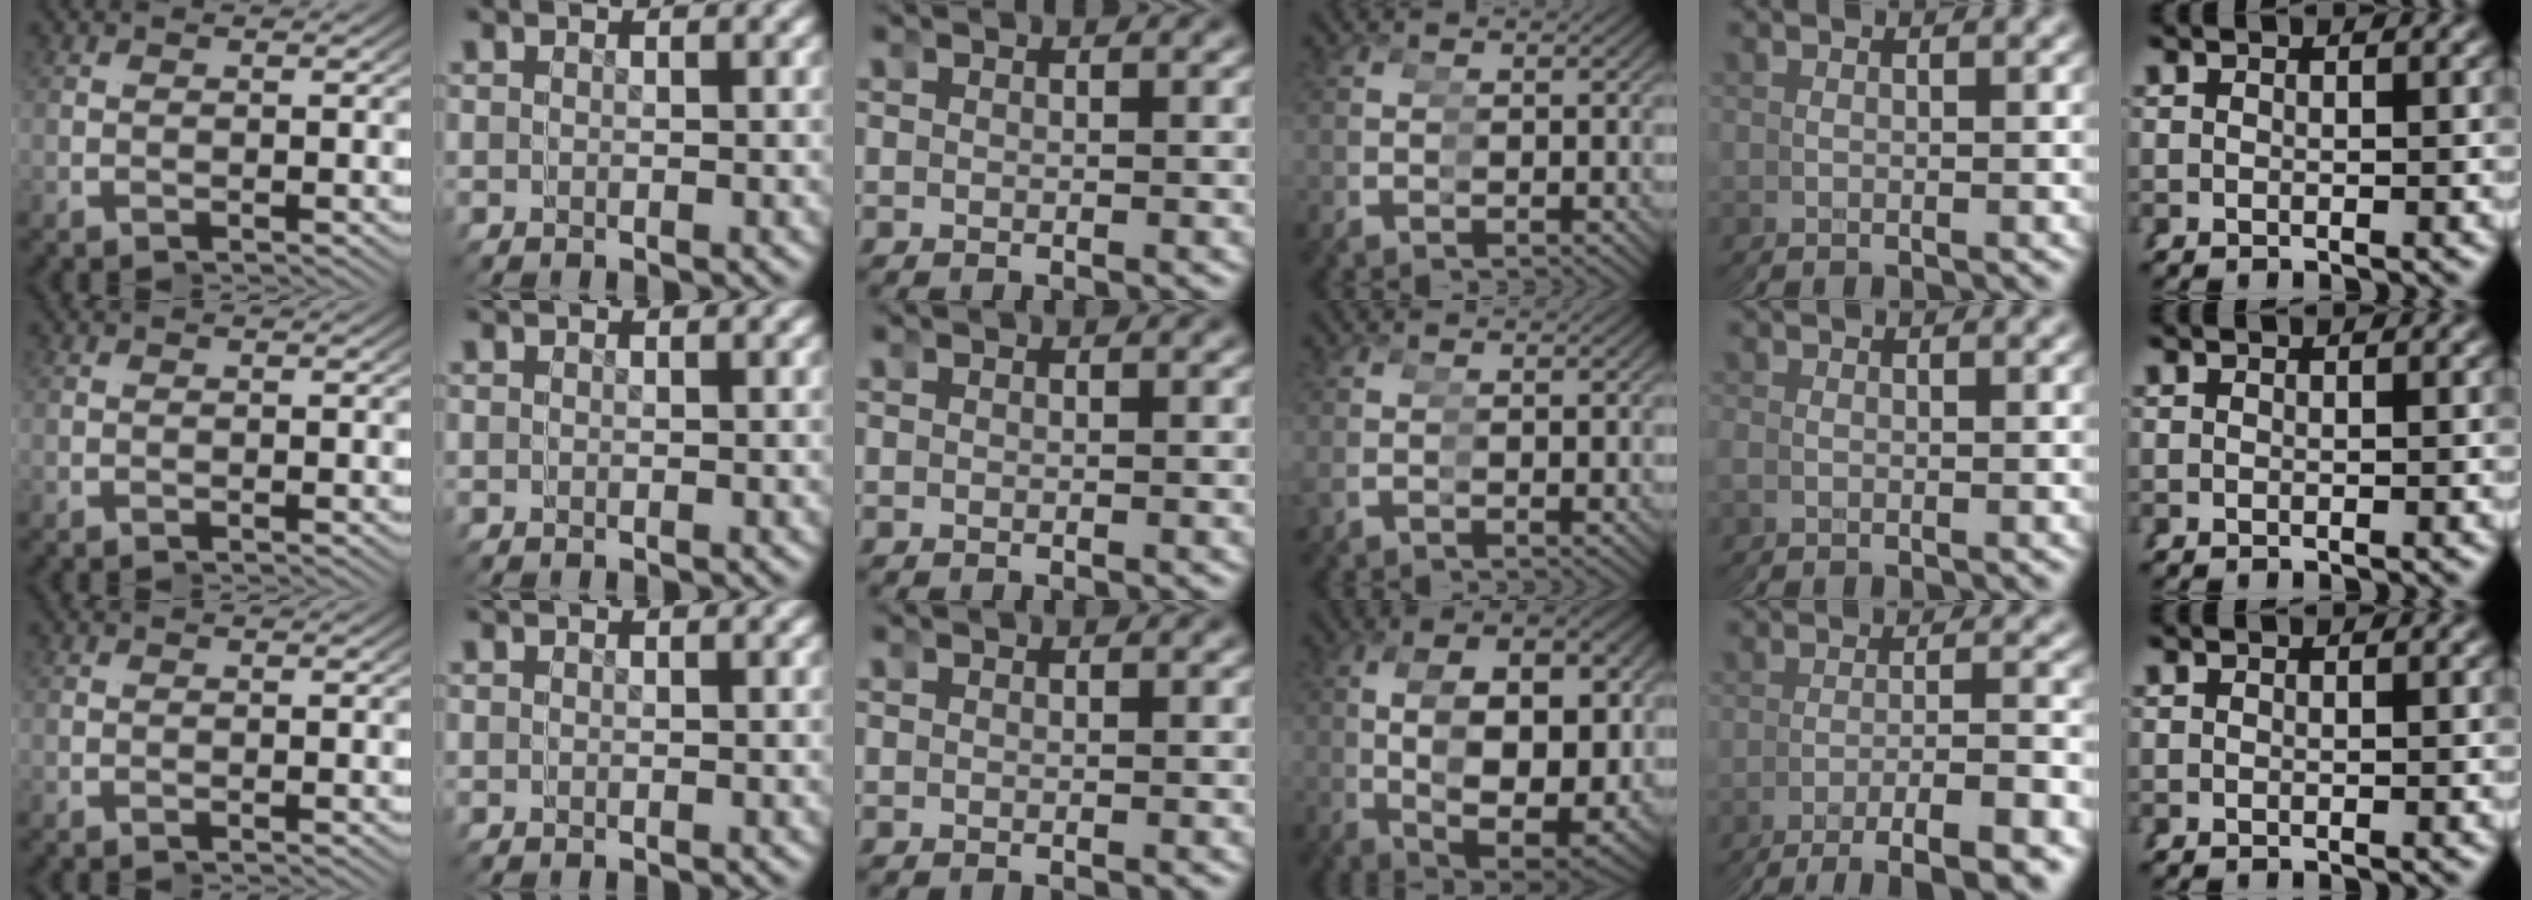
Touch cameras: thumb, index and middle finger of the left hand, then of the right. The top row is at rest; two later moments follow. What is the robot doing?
{"motion": "grasp_and_lifting", "object": "bandage"}